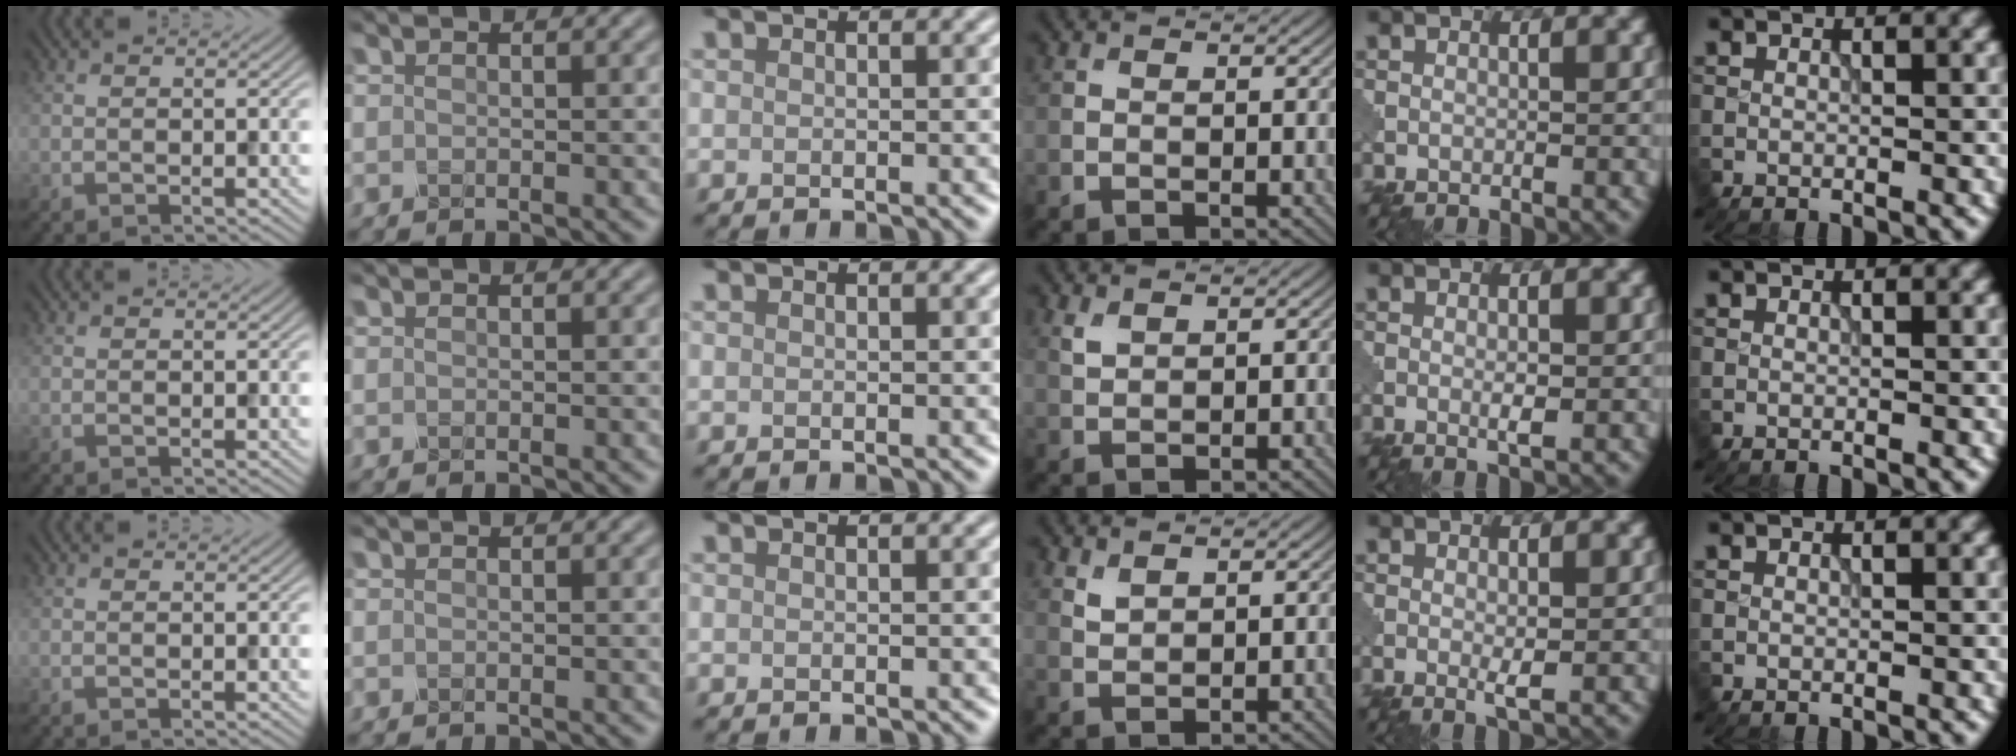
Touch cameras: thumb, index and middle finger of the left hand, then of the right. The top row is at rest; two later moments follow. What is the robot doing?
{"motion": "squeeze", "object": "clothespin"}